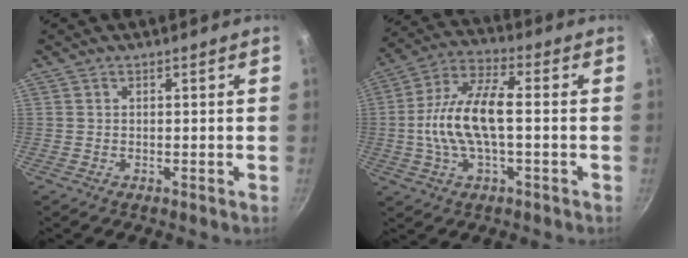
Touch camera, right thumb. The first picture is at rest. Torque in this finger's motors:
{"motor_torque": [0.54, 0.51, 1.46, -0.26, 0.17]}